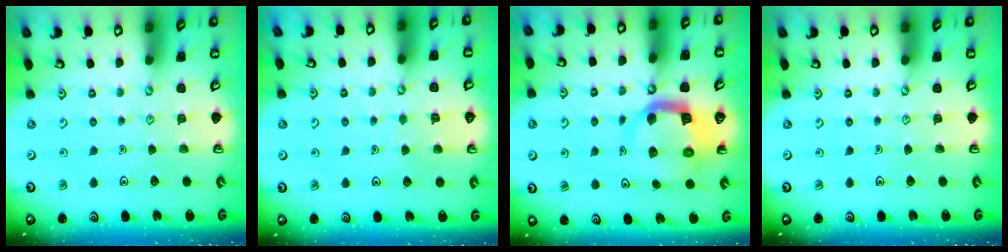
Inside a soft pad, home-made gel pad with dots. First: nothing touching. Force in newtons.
{"total": 5.0, "press": 4.9, "slide": 0.4}
{"total": 11.2, "press": 11.1, "slide": 1.5}
{"total": 0.0}